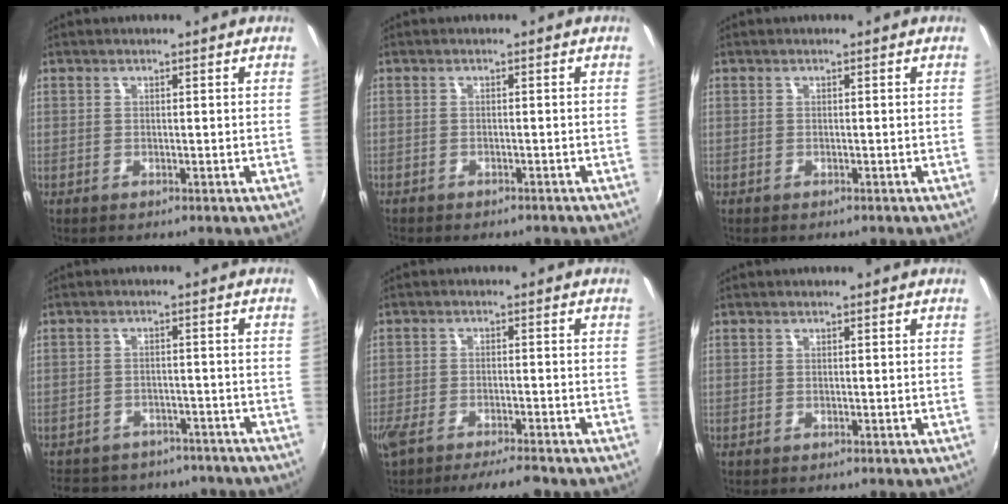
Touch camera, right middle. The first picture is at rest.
{"total": 3.4, "force": [-3.0, 1.0, 1.3], "torque": [-0.030, -0.012, -0.041]}
{"total": 0.0}
{"total": 18.4, "force": [-15.3, 7.7, 6.7], "torque": [-0.143, 0.008, -0.189]}
{"total": 8.9, "force": [-7.5, 1.7, 4.6], "torque": [-0.111, -0.023, -0.126]}
{"total": 0.0}